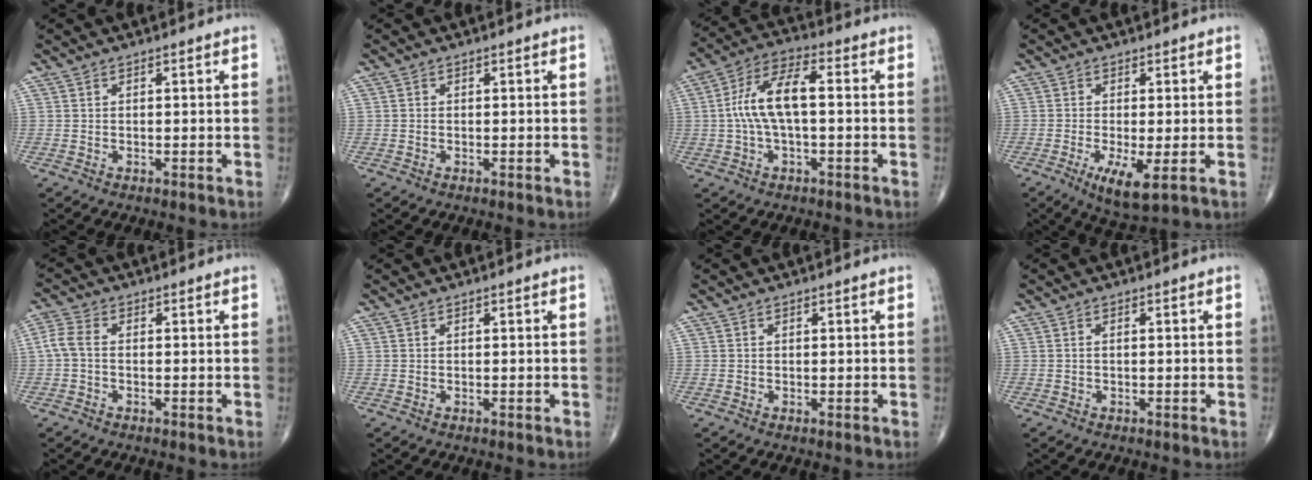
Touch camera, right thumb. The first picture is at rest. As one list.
[{"total": 0.0}, {"total": 10.8, "force": [0.2, 4.4, 9.9], "torque": [-0.203, 0.036, -0.002]}, {"total": 6.4, "force": [-1.9, 1.5, 5.9], "torque": [-0.109, -0.018, -0.031]}, {"total": 3.9, "force": [-0.3, 2.3, 3.1], "torque": [-0.074, 0.010, -0.016]}, {"total": 0.0}, {"total": 0.0}, {"total": 0.6, "force": [0.0, 0.2, 0.5], "torque": [-0.009, 0.003, -0.001]}]